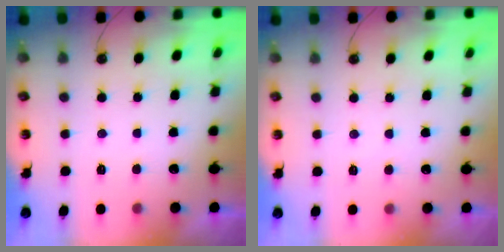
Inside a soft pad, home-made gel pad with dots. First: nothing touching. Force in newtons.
{"total": 3.9, "press": 3.9, "slide": 0.6}